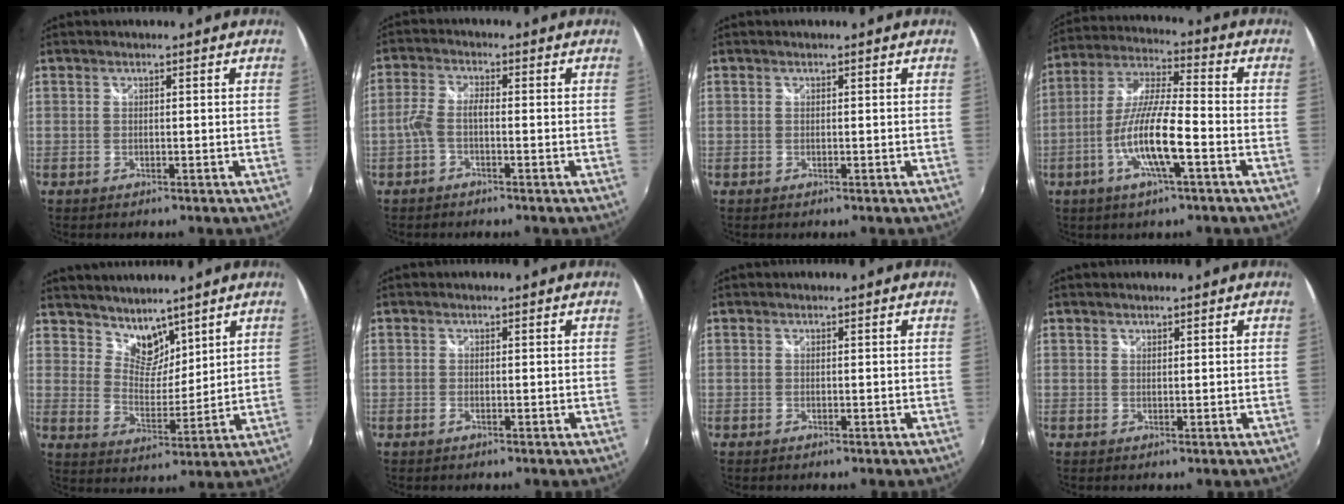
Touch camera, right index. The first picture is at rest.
{"total": 3.3, "force": [-1.4, 1.0, 2.8], "torque": [-0.068, 0.007, -0.029]}
{"total": 0.0}
{"total": 12.7, "force": [-4.8, 1.8, 11.6], "torque": [-0.235, -0.005, -0.093]}
{"total": 7.3, "force": [6.0, 3.7, 2.0], "torque": [-0.021, 0.000, 0.111]}
{"total": 0.7, "force": [-0.4, 0.2, 0.6], "torque": [-0.012, -0.001, -0.007]}
{"total": 0.0}
{"total": 0.6, "force": [0.5, 0.3, 0.1], "torque": [-0.001, 0.000, 0.008]}